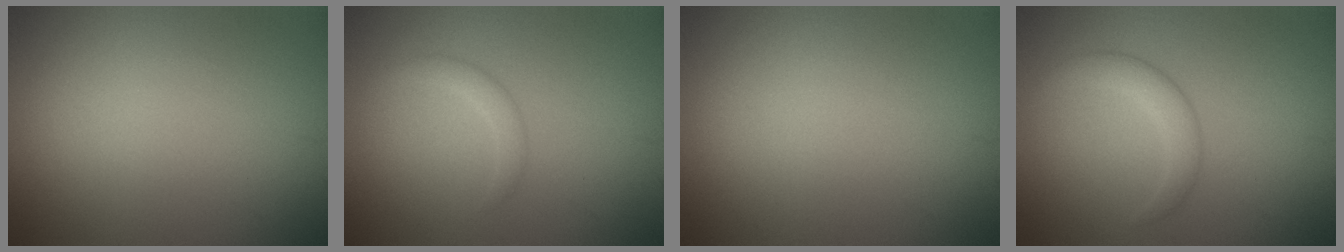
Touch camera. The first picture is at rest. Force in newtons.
{"total": 1.4, "press": 1.4, "slide": 0.0}
{"total": 0.0}
{"total": 2.3, "press": 2.3, "slide": 0.0}